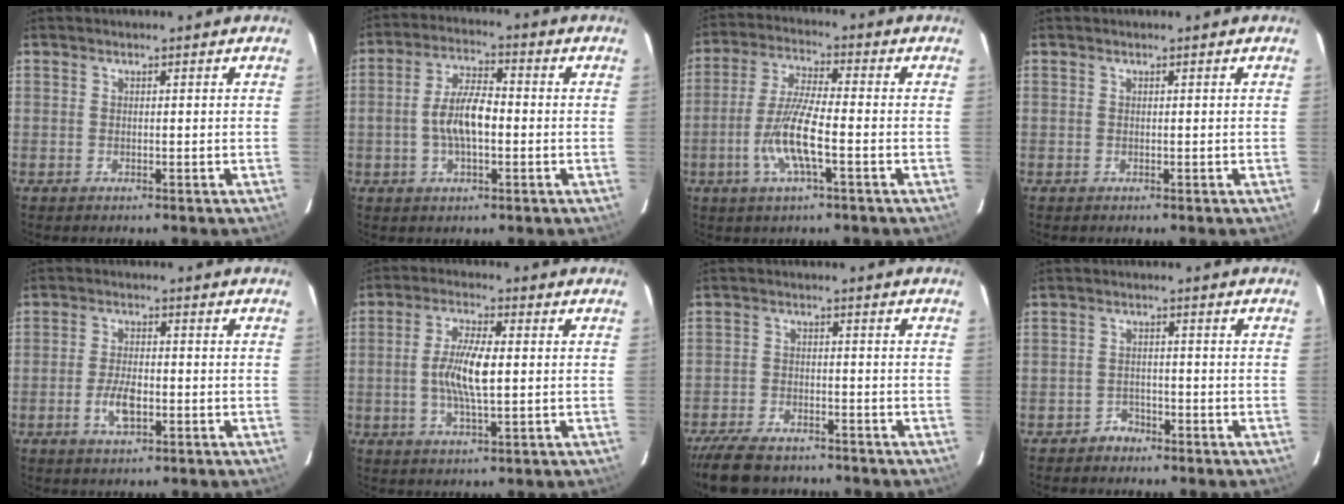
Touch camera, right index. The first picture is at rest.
{"total": 8.2, "force": [-1.2, 3.3, 7.4], "torque": [-0.143, 0.011, -0.021]}
{"total": 9.9, "force": [-3.3, 1.5, 9.3], "torque": [-0.191, -0.005, -0.063]}
{"total": 0.0}
{"total": 5.5, "force": [-2.0, 2.5, 4.4], "torque": [-0.092, -0.003, -0.033]}
{"total": 8.4, "force": [-0.1, 2.3, 8.1], "torque": [-0.159, 0.002, -0.004]}
{"total": 11.2, "force": [-9.2, 4.4, 4.7], "torque": [-0.121, -0.016, -0.154]}
{"total": 2.9, "force": [-2.2, 1.9, 0.0], "torque": [-0.003, 0.011, -0.034]}